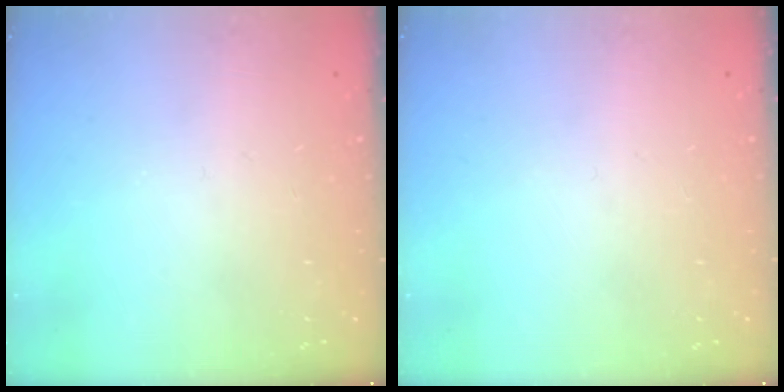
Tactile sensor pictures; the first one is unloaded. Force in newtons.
{"total": 0.0}